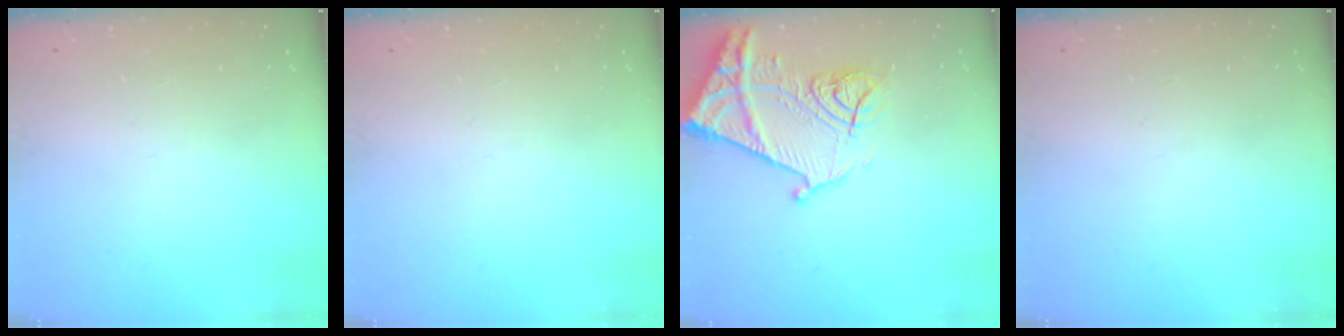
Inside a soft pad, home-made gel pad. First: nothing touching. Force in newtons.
{"total": 0.0}
{"total": 15.3, "press": 15.3, "slide": 1.6}
{"total": 0.0}